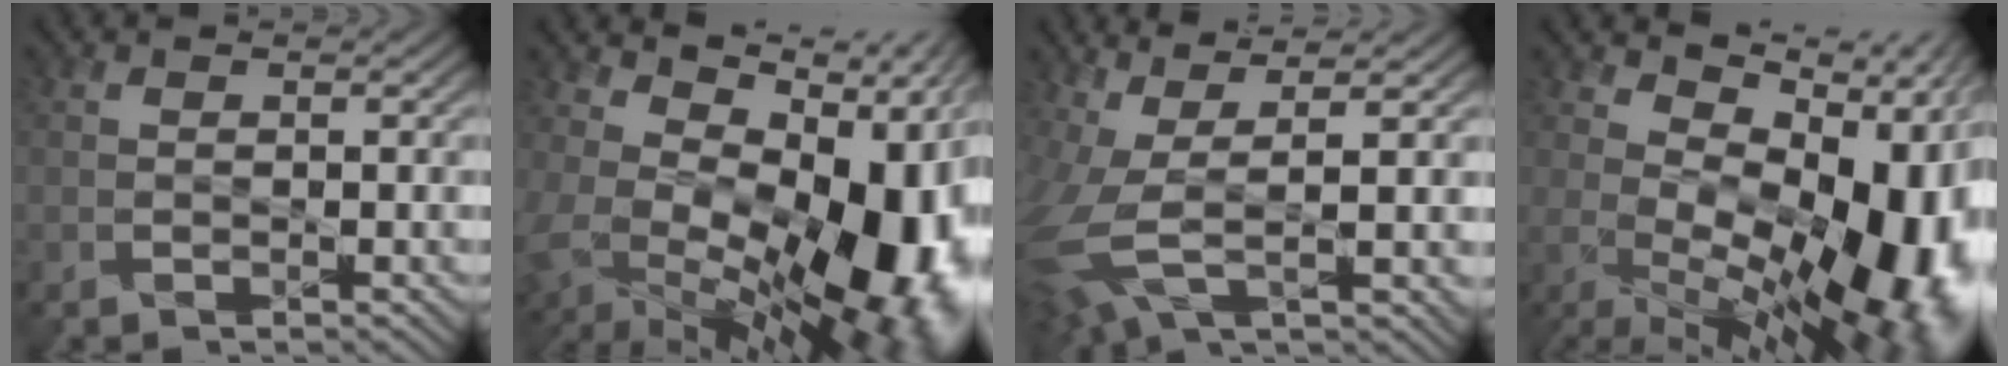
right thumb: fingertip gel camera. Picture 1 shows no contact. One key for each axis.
{"total": 18.3, "fx": 0.3, "fy": 11.7, "fz": 14.0, "tx": -0.201, "ty": -0.043, "tz": 0.049}
{"total": 9.0, "fx": 1.5, "fy": 2.7, "fz": 8.5, "tx": -0.211, "ty": 0.002, "tz": 0.038}
{"total": 17.8, "fx": -0.6, "fy": 9.9, "fz": 14.7, "tx": -0.194, "ty": -0.032, "tz": 0.021}